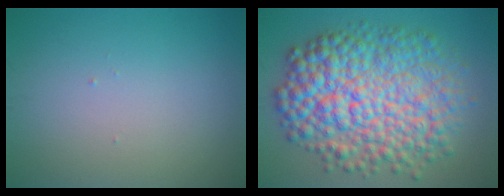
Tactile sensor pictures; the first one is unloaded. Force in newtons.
{"total": 11.5, "press": 11.5, "slide": 0.1}